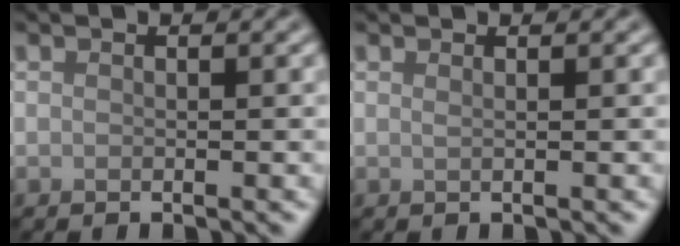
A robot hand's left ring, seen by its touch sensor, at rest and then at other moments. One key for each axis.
{"total": 0.6, "fx": 0.2, "fy": 0.3, "fz": 0.5, "tx": -0.005, "ty": -0.001, "tz": 0.000}